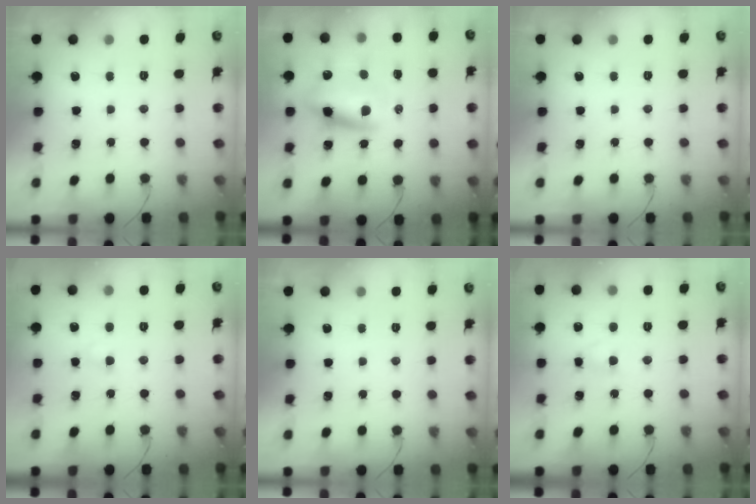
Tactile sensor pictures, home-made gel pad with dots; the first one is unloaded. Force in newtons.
{"total": 10.3, "press": 9.9, "slide": 2.8}
{"total": 0.0}
{"total": 2.3, "press": 2.1, "slide": 0.8}
{"total": 0.0}
{"total": 2.4, "press": 2.2, "slide": 1.1}